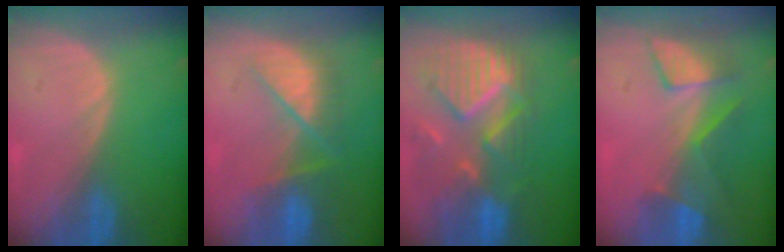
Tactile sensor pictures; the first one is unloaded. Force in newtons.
{"total": 7.5, "press": 7.3, "slide": 1.9}
{"total": 11.8, "press": 10.3, "slide": 5.8}
{"total": 7.7, "press": 6.8, "slide": 3.6}